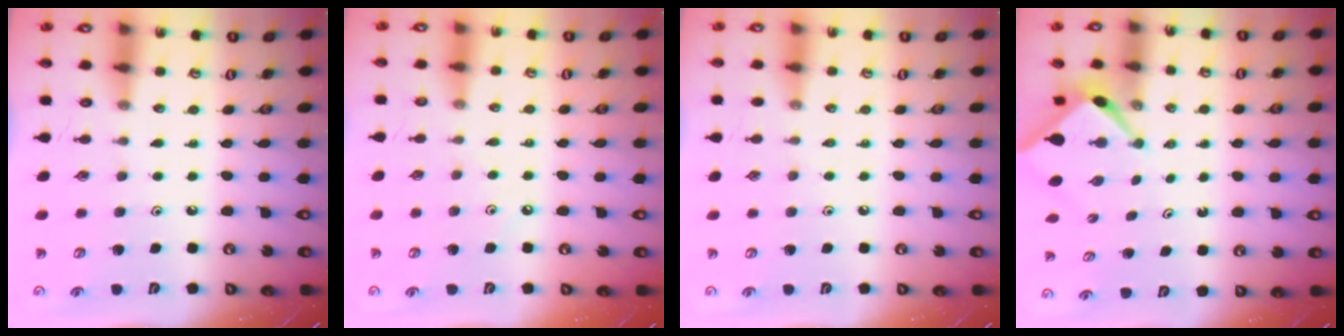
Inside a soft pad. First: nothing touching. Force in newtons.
{"total": 2.9, "press": 2.9, "slide": 0.4}
{"total": 2.0, "press": 2.0, "slide": 0.4}
{"total": 2.5, "press": 2.5, "slide": 0.3}